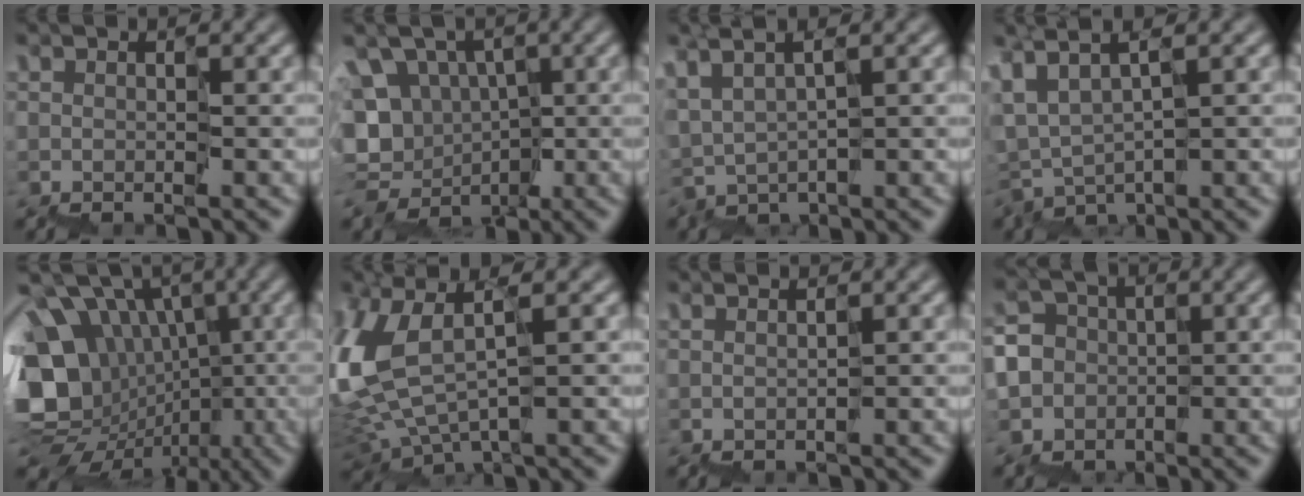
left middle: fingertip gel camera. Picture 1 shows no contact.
{"total": 7.0, "force": [-1.1, 6.4, 2.5], "torque": [-0.018, 0.009, -0.034]}
{"total": 2.3, "force": [1.8, 0.4, 1.4], "torque": [-0.046, 0.006, 0.040]}
{"total": 1.4, "force": [-0.3, 0.4, 1.4], "torque": [-0.046, 0.008, -0.007]}
{"total": 12.3, "force": [-0.6, 10.7, 6.0], "torque": [-0.133, -0.001, -0.004]}
{"total": 7.8, "force": [0.9, 4.0, 6.6], "torque": [-0.200, -0.008, 0.029]}
{"total": 0.6, "force": [-0.1, -0.6, 0.1], "torque": [0.002, 0.001, 0.006]}
{"total": 4.5, "force": [-2.2, 3.9, -0.1], "torque": [0.006, 0.009, -0.065]}